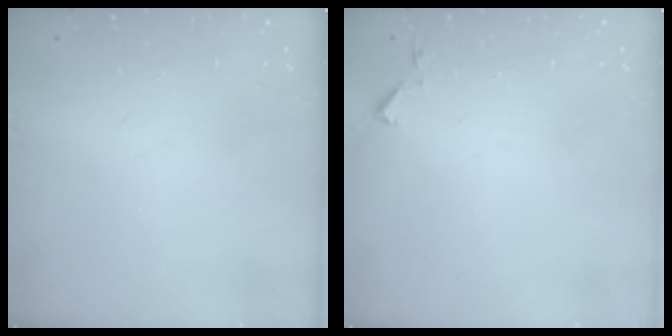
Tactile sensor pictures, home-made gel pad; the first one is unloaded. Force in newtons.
{"total": 3.1, "press": 3.1, "slide": 0.6}